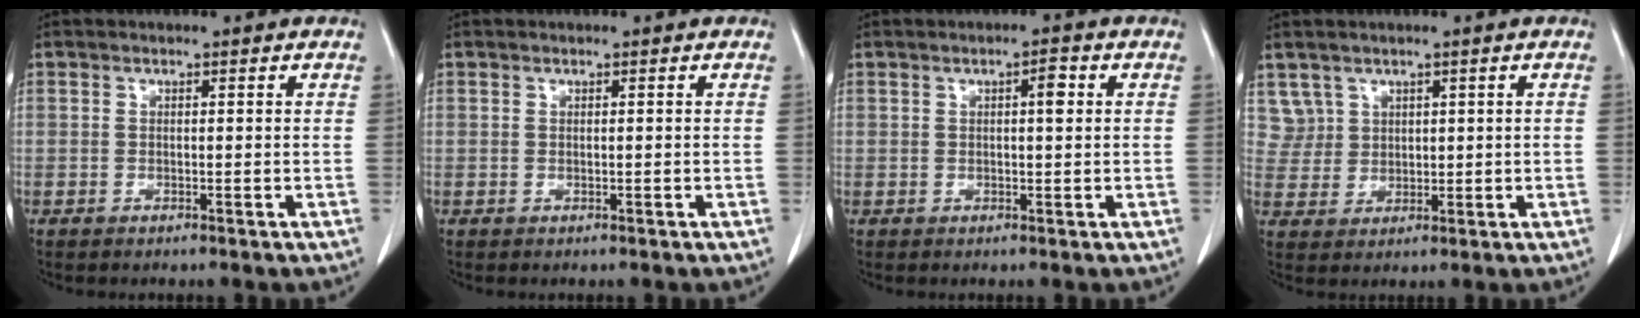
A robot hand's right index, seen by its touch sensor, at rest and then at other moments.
{"total": 0.0}
{"total": 2.3, "force": [0.6, 0.6, 2.2], "torque": [-0.031, 0.003, 0.008]}
{"total": 3.9, "force": [2.2, 3.2, -0.4], "torque": [0.019, 0.004, 0.045]}